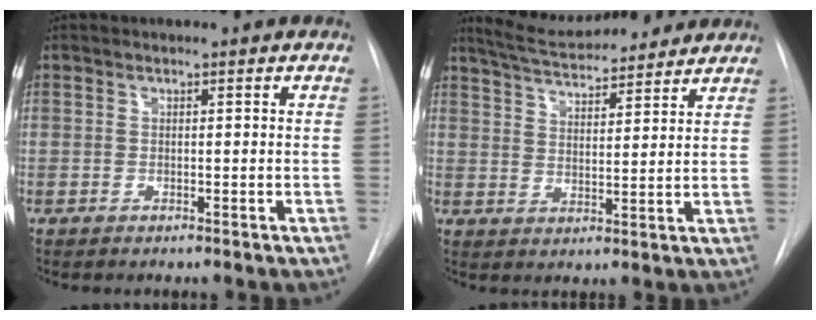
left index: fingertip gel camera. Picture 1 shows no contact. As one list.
[{"total": 14.0, "force": [12.8, 2.5, 5.1], "torque": [-0.084, 0.023, 0.195]}]